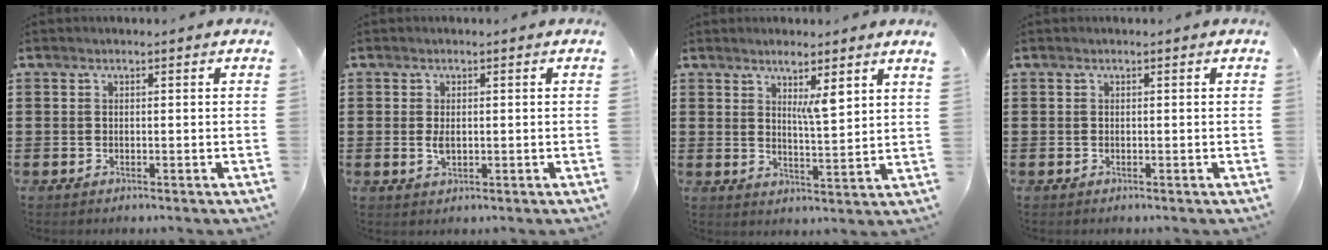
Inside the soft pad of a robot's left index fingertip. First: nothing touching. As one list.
[{"total": 2.1, "force": [0.1, 0.9, 1.9], "torque": [-0.037, 0.001, 0.001]}, {"total": 4.9, "force": [3.4, 0.0, 3.5], "torque": [-0.061, -0.019, 0.053]}, {"total": 0.0}]